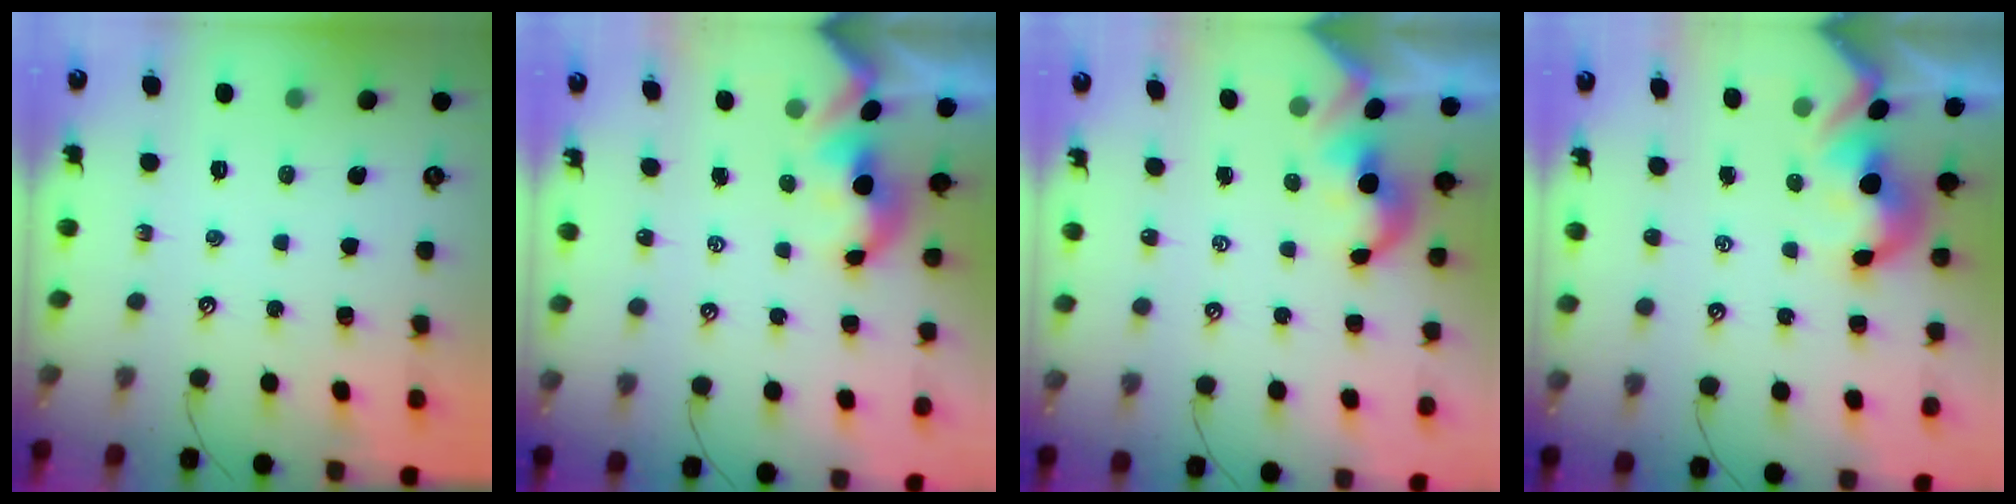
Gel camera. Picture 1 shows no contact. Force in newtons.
{"total": 1.7, "press": 1.7, "slide": 0.2}
{"total": 2.0, "press": 1.9, "slide": 0.4}
{"total": 4.5, "press": 4.5, "slide": 0.9}